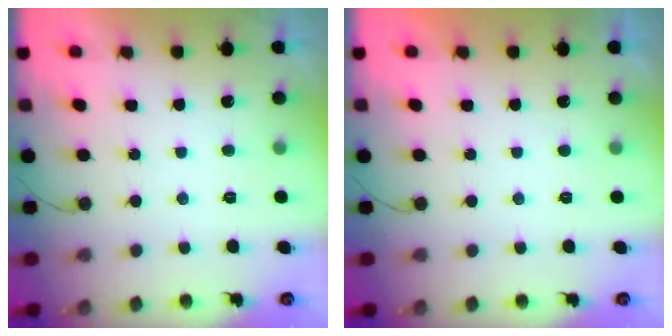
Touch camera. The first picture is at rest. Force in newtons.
{"total": 0.0}